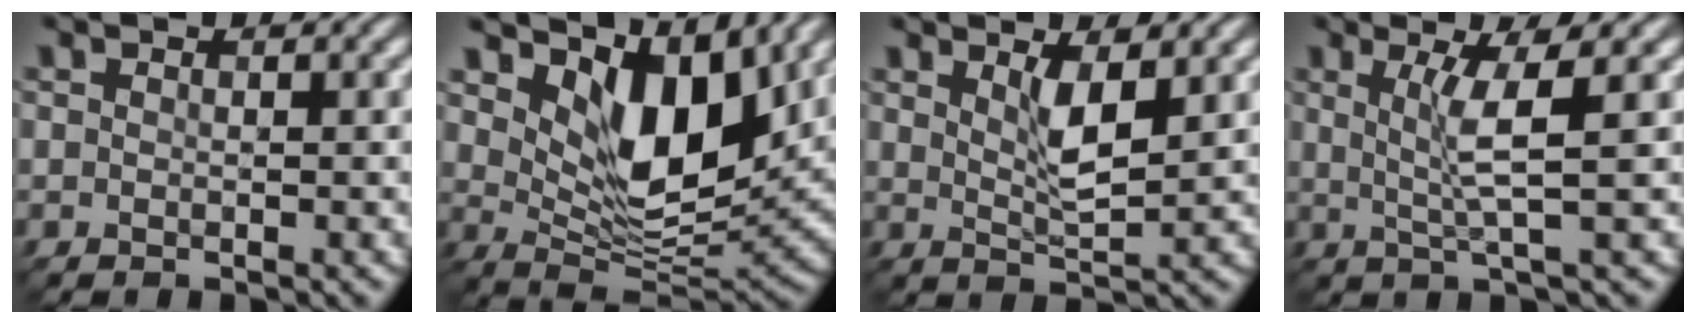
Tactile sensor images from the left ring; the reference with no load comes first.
{"total": 7.7, "force": [4.2, 3.7, 5.3], "torque": [-0.093, -0.014, 0.067]}
{"total": 2.6, "force": [1.4, 0.3, 2.2], "torque": [-0.042, -0.004, 0.028]}
{"total": 3.1, "force": [0.9, 0.1, 2.9], "torque": [-0.059, 0.001, 0.021]}